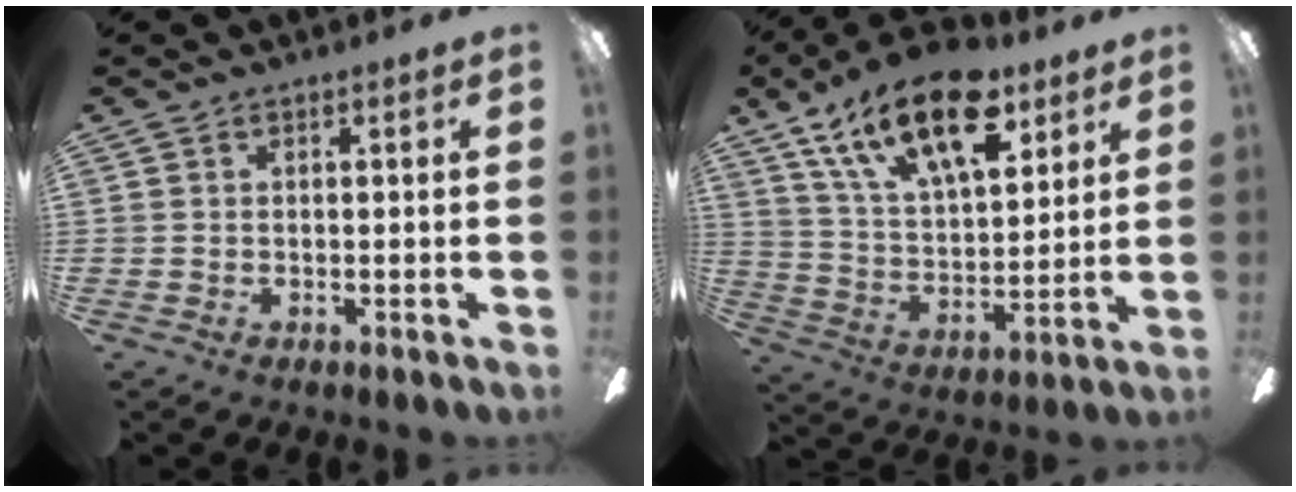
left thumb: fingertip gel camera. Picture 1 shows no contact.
{"total": 21.2, "force": [12.5, 10.2, 13.8], "torque": [-0.248, -0.059, 0.214]}